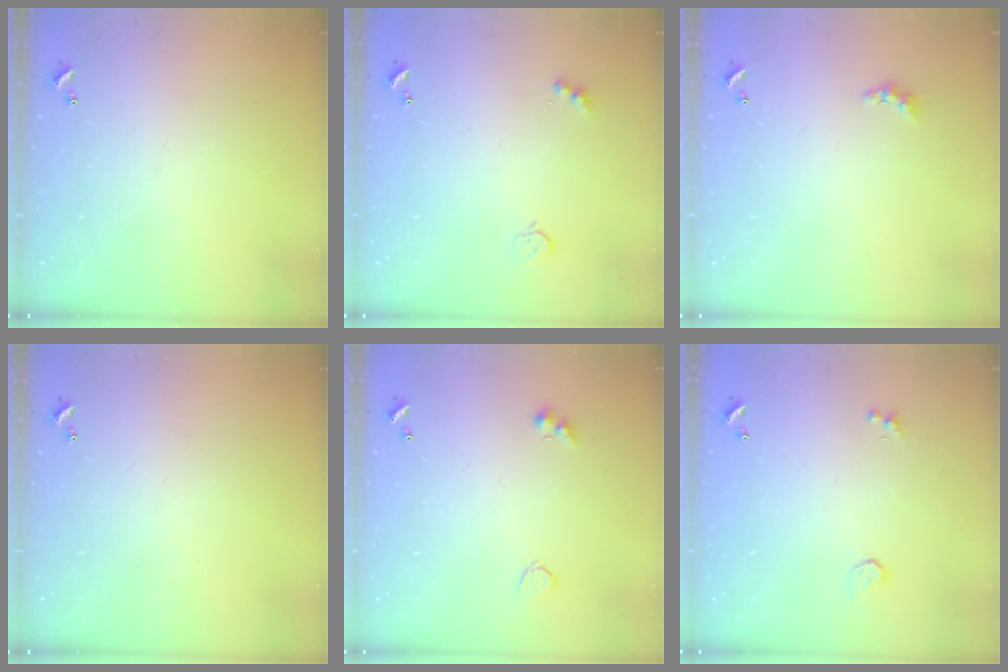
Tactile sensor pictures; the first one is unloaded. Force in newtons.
{"total": 3.4, "press": 3.3, "slide": 0.5}
{"total": 1.3, "press": 1.2, "slide": 0.6}
{"total": 0.0}
{"total": 2.8, "press": 2.7, "slide": 0.7}
{"total": 0.8, "press": 0.6, "slide": 0.4}